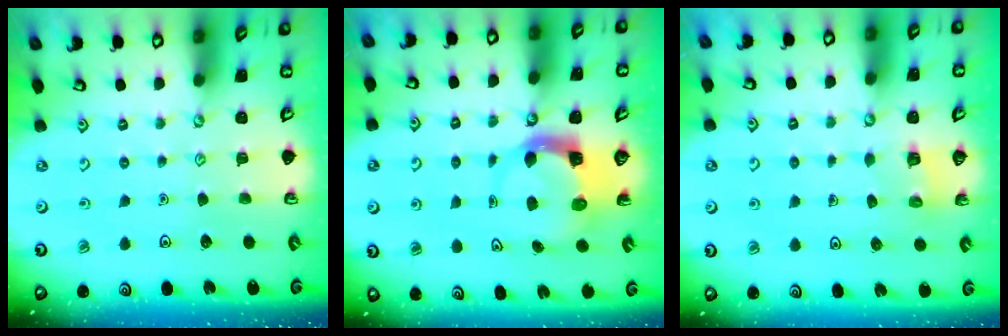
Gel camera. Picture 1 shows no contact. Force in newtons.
{"total": 3.8, "press": 3.7, "slide": 0.6}
{"total": 3.7, "press": 3.7, "slide": 0.2}